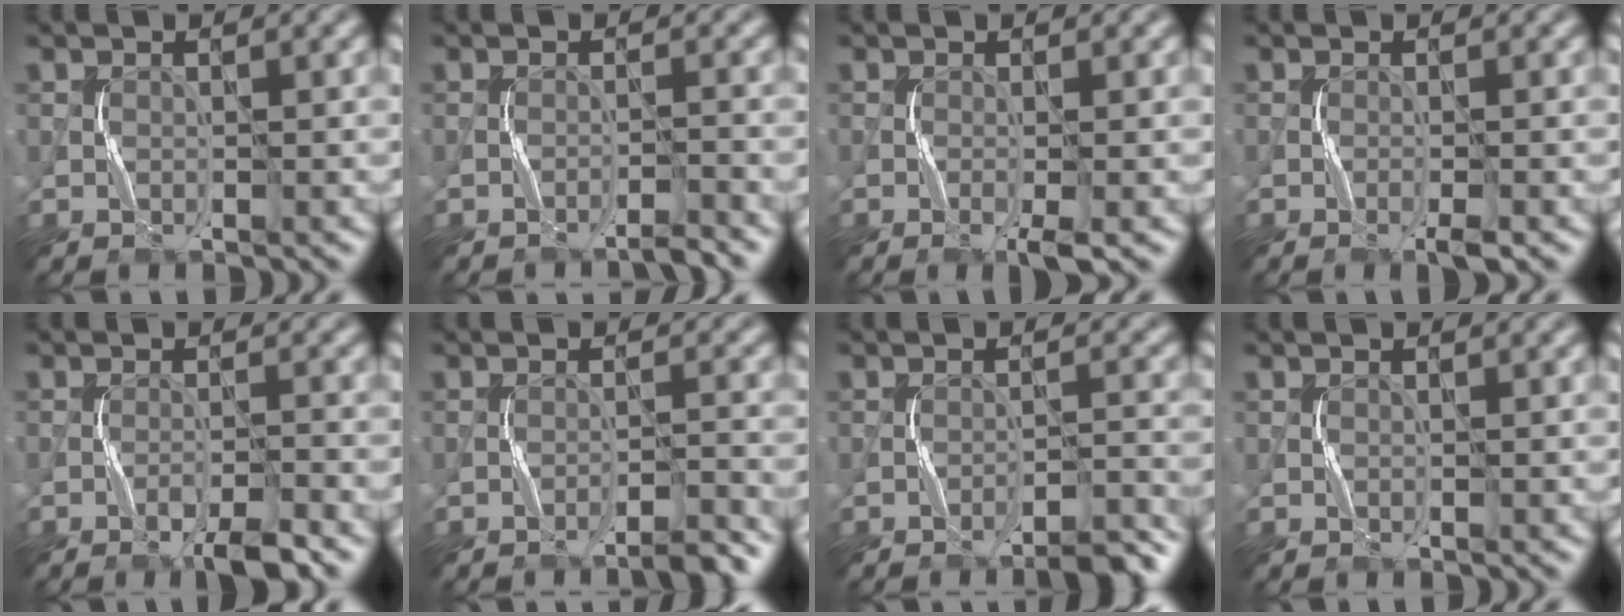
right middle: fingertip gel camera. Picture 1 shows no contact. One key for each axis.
{"total": 1.5, "fx": -1.4, "fy": -0.3, "fz": 0.4, "tx": -0.005, "ty": 0.010, "tz": -0.027}
{"total": 1.6, "fx": -0.8, "fy": -0.1, "fz": 1.3, "tx": -0.029, "ty": -0.001, "tz": -0.019}
{"total": 1.2, "fx": -0.8, "fy": -0.2, "fz": 0.9, "tx": -0.020, "ty": 0.002, "tz": -0.017}
{"total": 3.4, "fx": -2.5, "fy": 0.1, "fz": 2.2, "tx": -0.039, "ty": 0.007, "tz": -0.046}
{"total": 2.4, "fx": -2.1, "fy": -0.2, "fz": 1.0, "tx": -0.013, "ty": 0.012, "tz": -0.040}
{"total": 3.0, "fx": -2.7, "fy": 0.0, "fz": 1.3, "tx": -0.018, "ty": 0.012, "tz": -0.044}
{"total": 0.0}